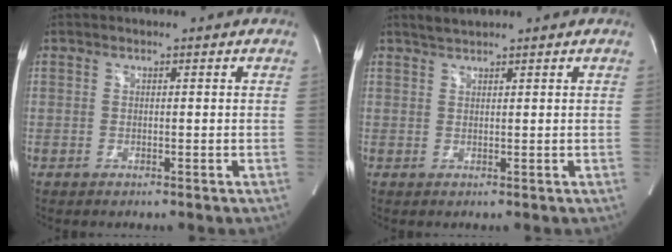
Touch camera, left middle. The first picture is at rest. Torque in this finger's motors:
{"motor_torque": [0.14, -0.02, -0.15, 0.00]}